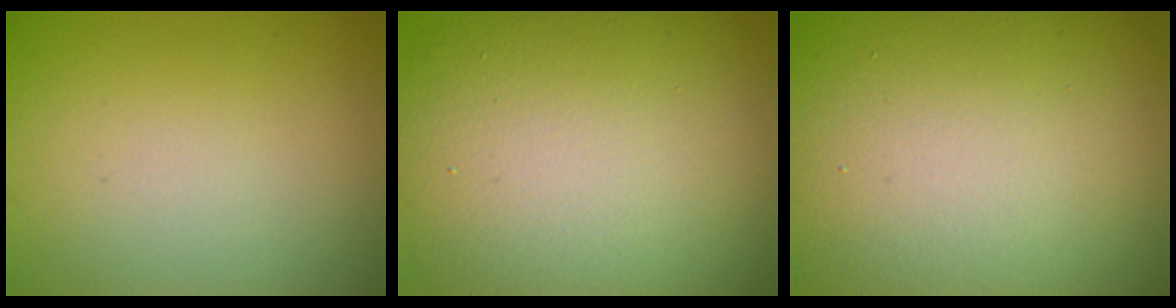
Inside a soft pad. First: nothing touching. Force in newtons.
{"total": 15.8, "press": 15.8, "slide": 0.9}
{"total": 20.5, "press": 20.4, "slide": 1.5}